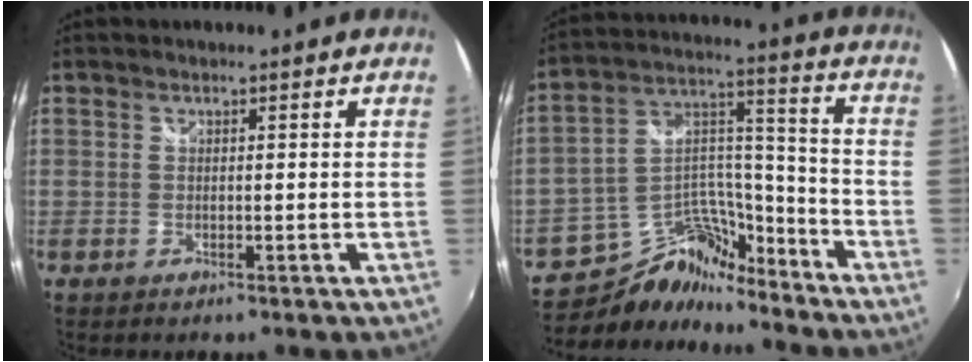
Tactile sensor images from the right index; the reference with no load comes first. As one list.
[{"total": 12.9, "force": [-11.0, 5.4, 3.9], "torque": [-0.077, 0.059, -0.193]}]